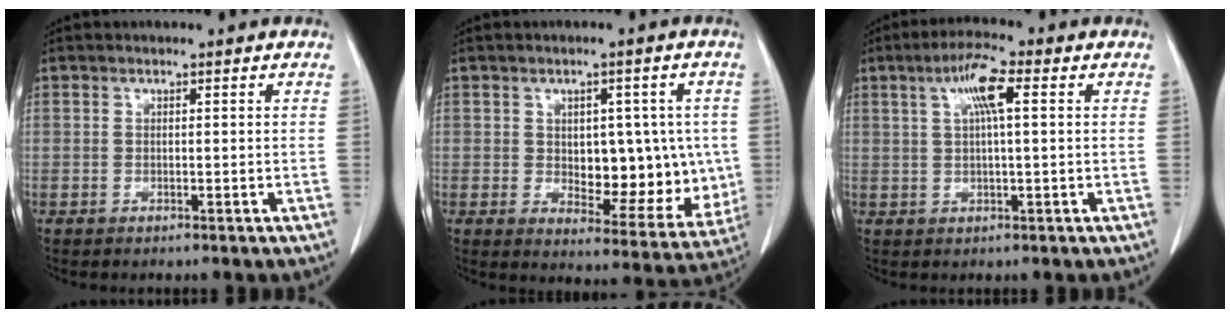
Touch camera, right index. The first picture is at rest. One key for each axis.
{"total": 11.9, "fx": 0.1, "fy": 6.4, "fz": 10.0, "tx": -0.116, "ty": 0.009, "tz": 0.023}
{"total": 5.9, "fx": 1.9, "fy": 0.7, "fz": 5.5, "tx": -0.105, "ty": 0.013, "tz": 0.033}